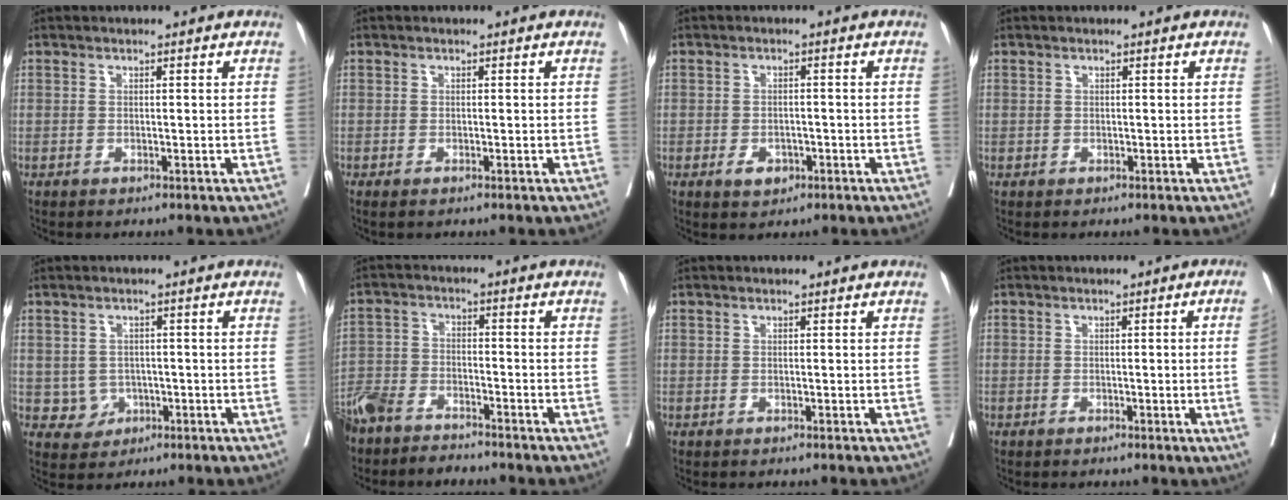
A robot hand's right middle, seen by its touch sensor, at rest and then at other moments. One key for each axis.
{"total": 0.8, "fx": -0.6, "fy": 0.1, "fz": 0.5, "tx": -0.006, "ty": -0.002, "tz": -0.009}
{"total": 2.9, "fx": -1.4, "fy": 1.9, "fz": 1.7, "tx": -0.023, "ty": 0.003, "tz": -0.014}
{"total": 0.0}
{"total": 3.3, "fx": -0.5, "fy": 3.3, "fz": 0.5, "tx": 0.002, "ty": 0.008, "tz": -0.001}
{"total": 9.4, "fx": -8.2, "fy": 3.3, "fz": 3.1, "tx": -0.059, "ty": -0.007, "tz": -0.146}
{"total": 0.0}
{"total": 4.1, "fx": -0.6, "fy": -1.6, "fz": 3.7, "tx": -0.039, "ty": -0.006, "tz": -0.008}